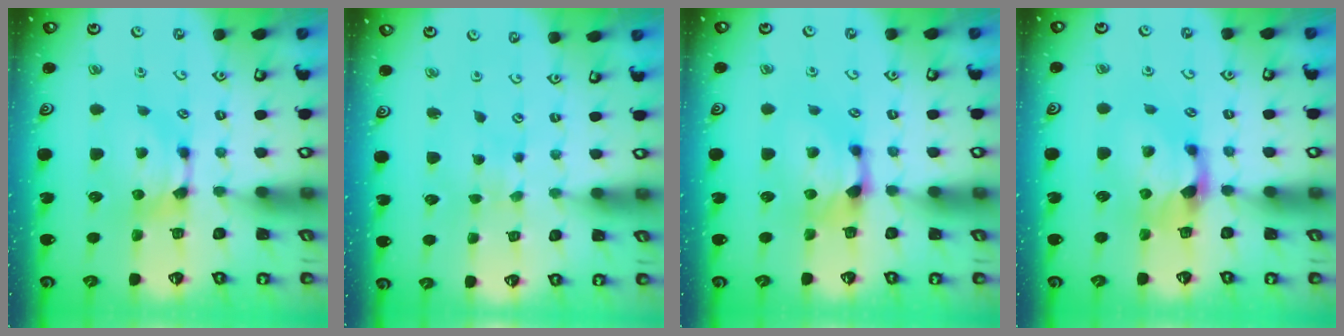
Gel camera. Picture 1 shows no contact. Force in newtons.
{"total": 4.7, "press": 4.7, "slide": 0.1}
{"total": 1.0, "press": 0.3, "slide": 1.0}
{"total": 1.6, "press": 1.2, "slide": 1.1}